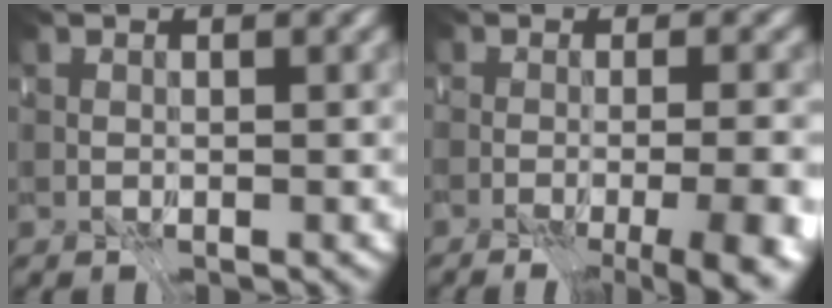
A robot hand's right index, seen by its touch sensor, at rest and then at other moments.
{"total": 11.3, "force": [-6.4, 4.0, 8.3], "torque": [-0.071, -0.009, -0.057]}